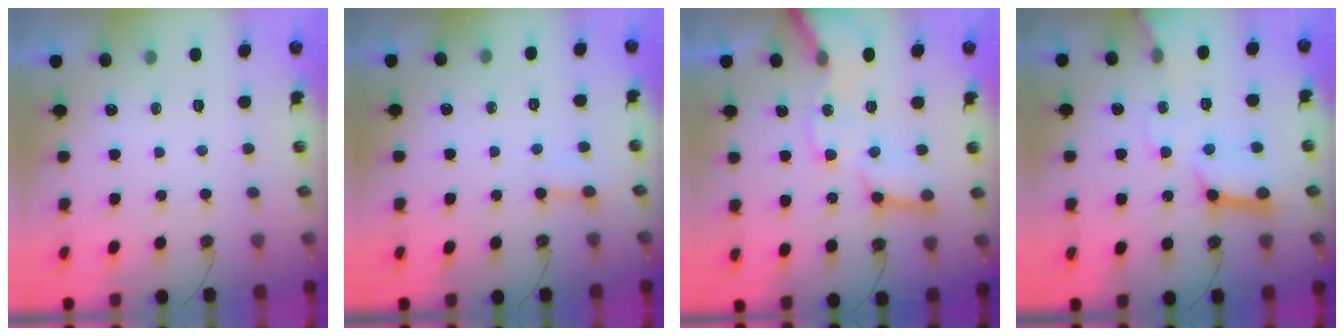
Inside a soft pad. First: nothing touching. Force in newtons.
{"total": 2.0, "press": 2.0, "slide": 0.0}
{"total": 15.6, "press": 15.4, "slide": 2.4}
{"total": 12.9, "press": 12.8, "slide": 1.8}